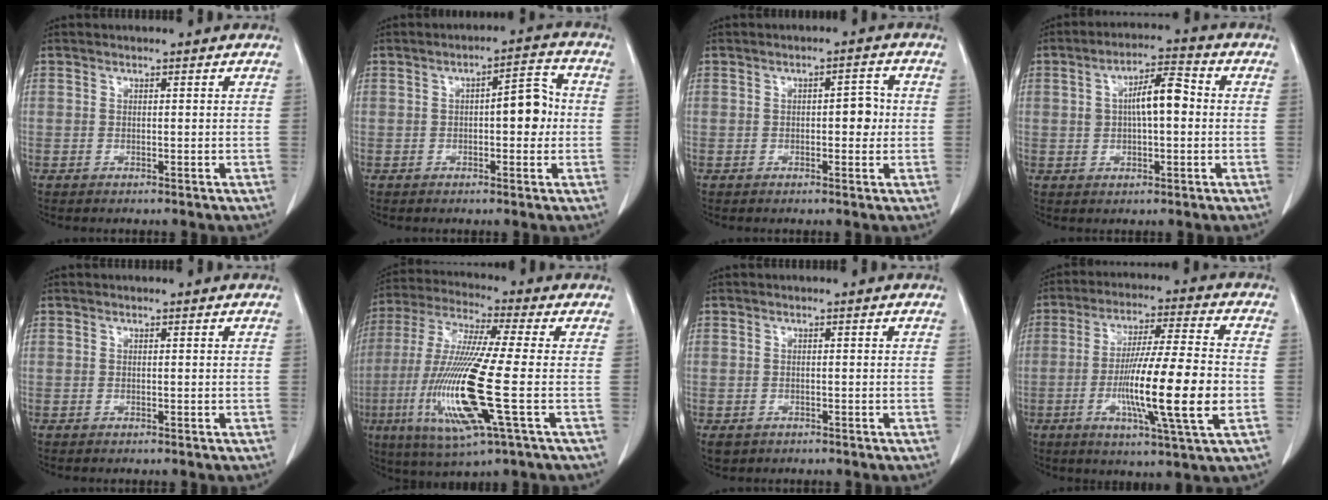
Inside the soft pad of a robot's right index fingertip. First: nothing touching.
{"total": 5.8, "force": [-0.2, 2.0, 5.4], "torque": [-0.069, 0.019, -0.006]}
{"total": 3.2, "force": [-0.1, 1.4, 2.8], "torque": [-0.033, 0.007, -0.003]}
{"total": 7.1, "force": [0.8, 2.3, 6.7], "torque": [-0.111, 0.024, 0.012]}
{"total": 0.0}
{"total": 17.2, "force": [-3.7, 0.5, 16.7], "torque": [-0.350, -0.021, -0.074]}
{"total": 2.4, "force": [-1.4, 1.8, 0.7], "torque": [-0.013, -0.001, -0.018]}
{"total": 15.7, "force": [-3.2, 0.1, 15.4], "torque": [-0.265, -0.013, -0.058]}